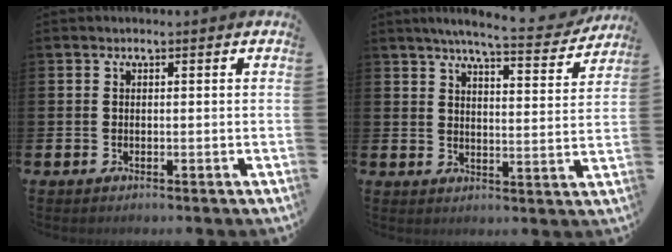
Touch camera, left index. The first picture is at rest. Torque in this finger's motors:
{"motor_torque": [0.42, -1.72, 0.56, 0.15]}